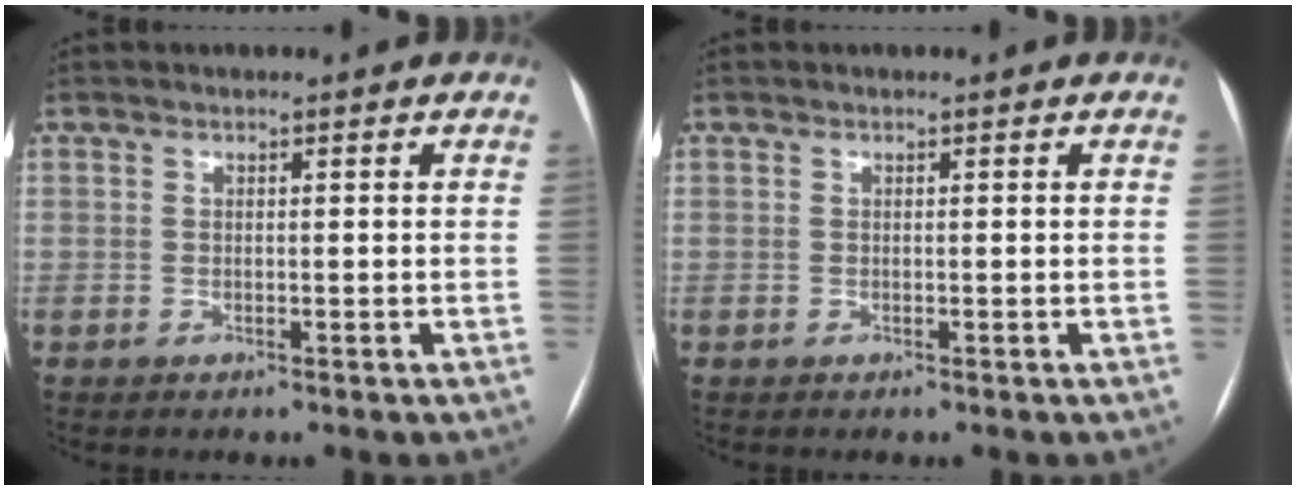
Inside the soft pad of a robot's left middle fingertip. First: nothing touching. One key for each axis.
{"total": 0.0}